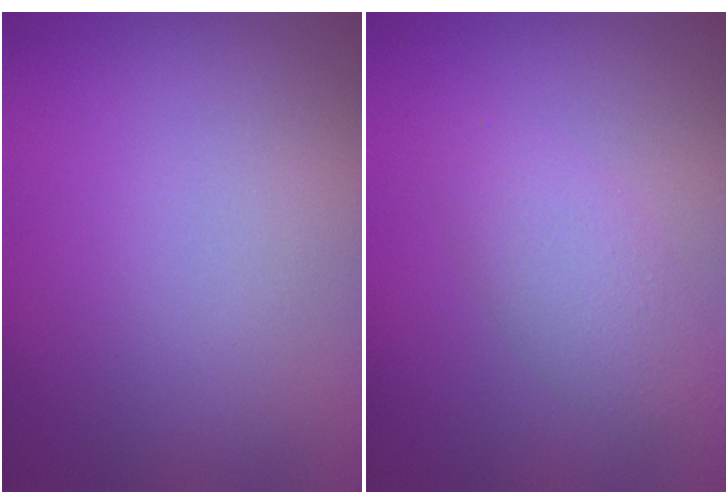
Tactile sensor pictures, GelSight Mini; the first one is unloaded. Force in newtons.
{"total": 2.7, "press": 2.7, "slide": 0.1}